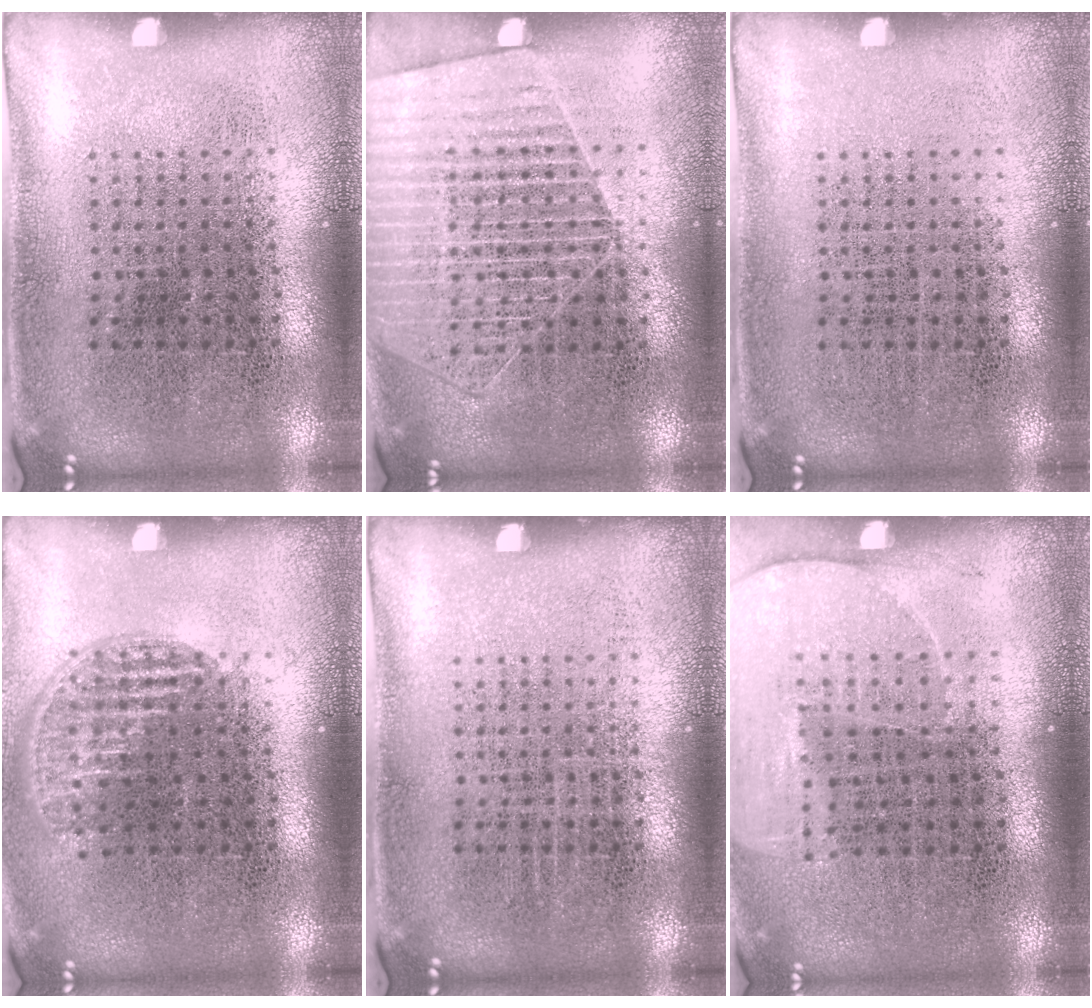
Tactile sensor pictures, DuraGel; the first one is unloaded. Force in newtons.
{"total": 1.8, "press": 1.6, "slide": 0.7}
{"total": 0.0}
{"total": 1.2, "press": 1.0, "slide": 0.5}
{"total": 0.0}
{"total": 1.3, "press": 1.3, "slide": 0.4}